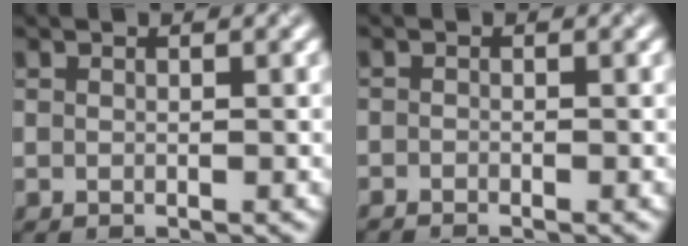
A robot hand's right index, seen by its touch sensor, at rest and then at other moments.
{"total": 0.9, "force": [-0.8, 0.0, 0.2], "torque": [-0.003, -0.004, -0.018]}